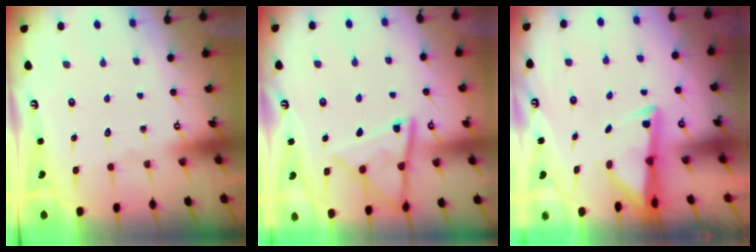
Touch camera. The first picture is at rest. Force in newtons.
{"total": 12.9, "press": 12.8, "slide": 1.4}
{"total": 2.8, "press": 2.7, "slide": 0.5}